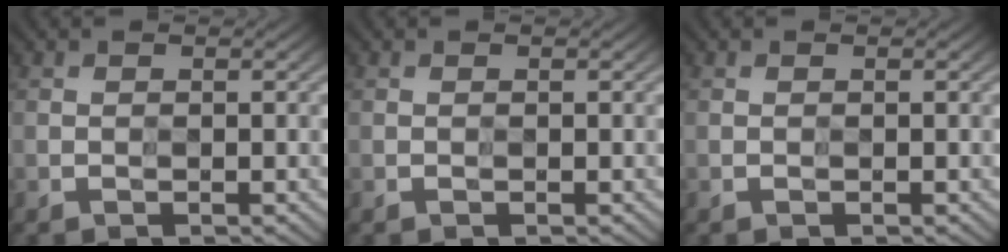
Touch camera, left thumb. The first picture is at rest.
{"total": 0.0}
{"total": 0.0}